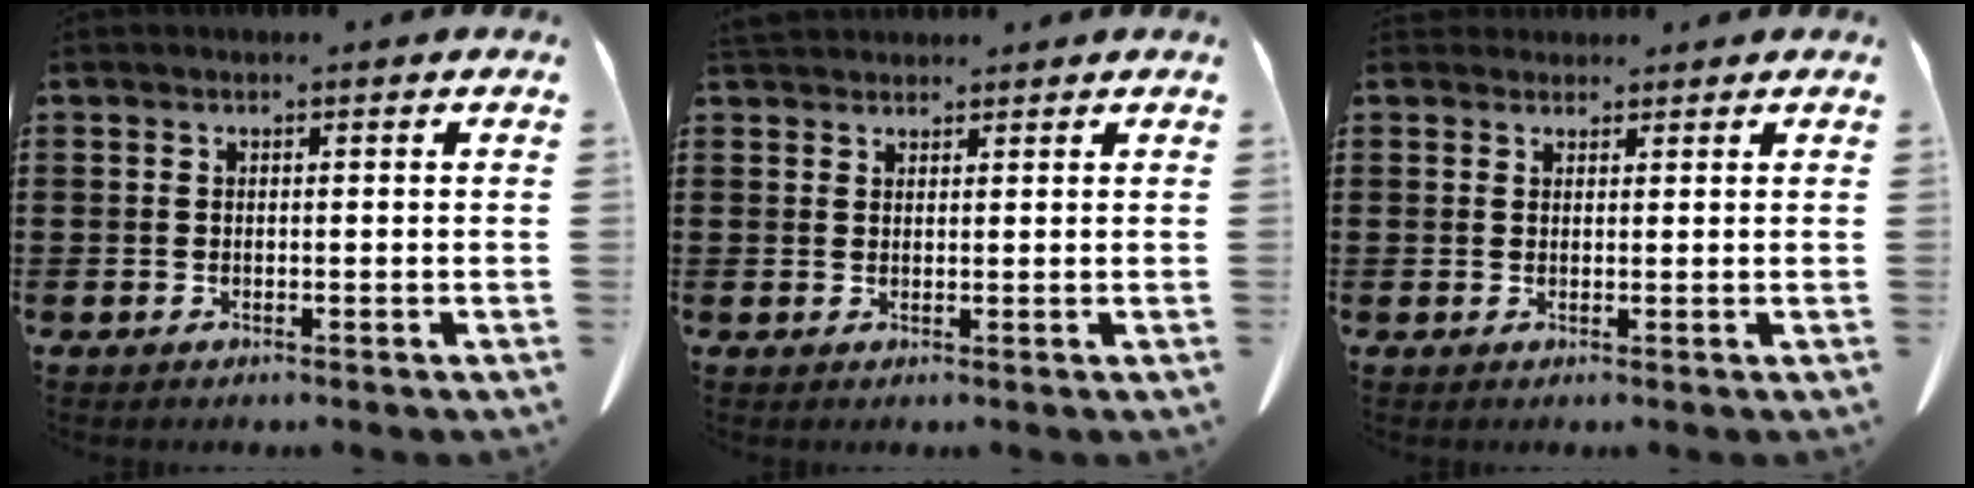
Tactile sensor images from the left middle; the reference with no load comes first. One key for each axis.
{"total": 2.2, "fx": 2.1, "fy": 0.7, "fz": 0.5, "tx": -0.015, "ty": 0.000, "tz": 0.041}
{"total": 1.6, "fx": 1.5, "fy": 0.7, "fz": 0.1, "tx": -0.006, "ty": 0.003, "tz": 0.030}